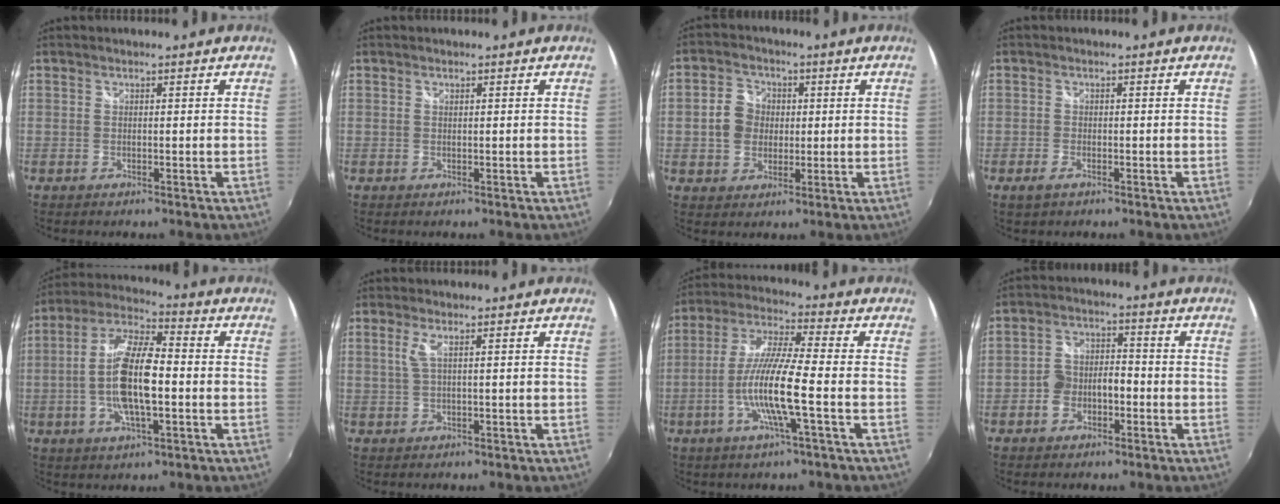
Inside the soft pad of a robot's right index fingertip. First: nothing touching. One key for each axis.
{"total": 0.0}
{"total": 6.6, "fx": 0.3, "fy": 5.7, "fz": 3.2, "tx": -0.065, "ty": 0.018, "tz": 0.005}
{"total": 2.3, "fx": -1.5, "fy": 1.0, "fz": 1.4, "tx": -0.032, "ty": -0.005, "tz": -0.029}
{"total": 13.4, "fx": -1.9, "fy": 4.3, "fz": 12.6, "tx": -0.253, "ty": 0.005, "tz": -0.040}
{"total": 2.0, "fx": 0.4, "fy": -0.2, "fz": 1.9, "tx": -0.037, "ty": 0.000, "tz": 0.009}
{"total": 11.6, "fx": -3.6, "fy": 0.1, "fz": 11.0, "tx": -0.221, "ty": -0.003, "tz": -0.070}
{"total": 5.6, "fx": -2.5, "fy": 3.9, "fz": 3.2, "tx": -0.066, "ty": 0.015, "tz": -0.041}